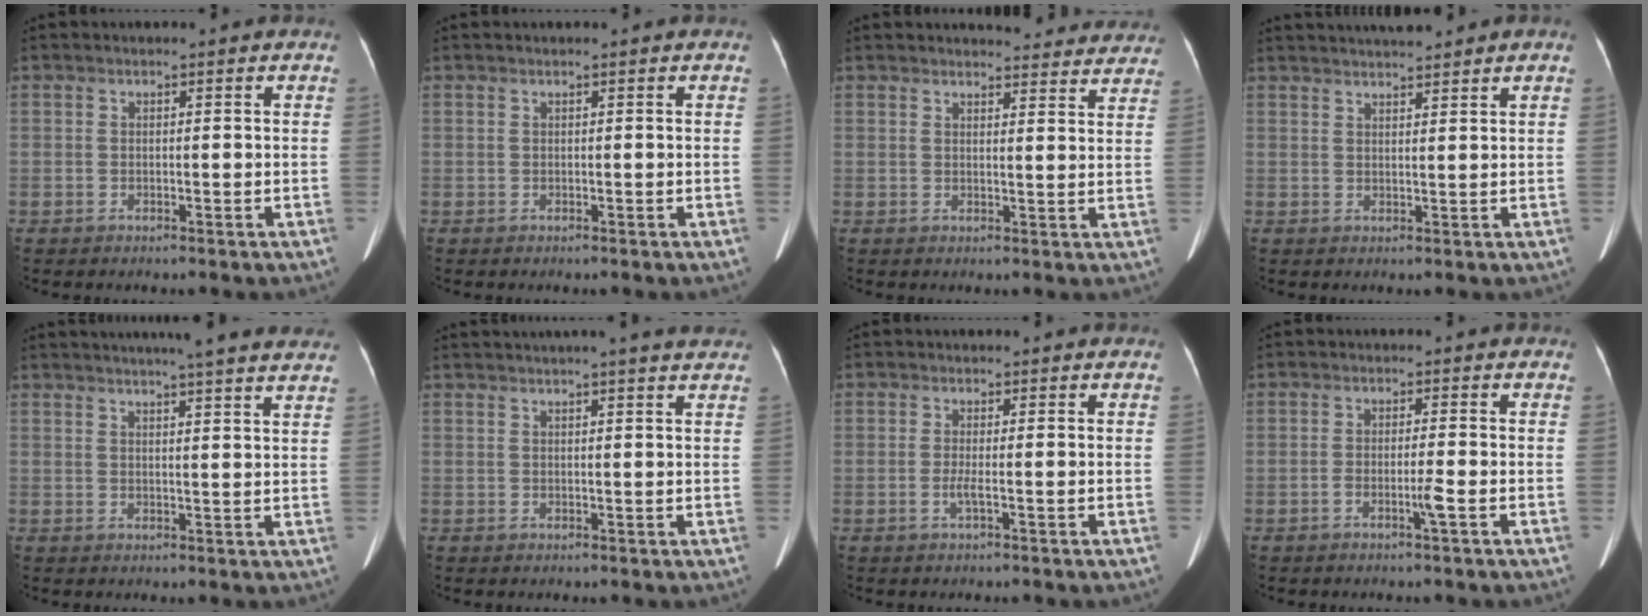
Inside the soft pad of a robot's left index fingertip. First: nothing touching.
{"total": 0.0}
{"total": 12.4, "force": [12.0, 2.8, 2.0], "torque": [0.010, -0.014, 0.113]}
{"total": 5.7, "force": [5.4, 0.1, 1.8], "torque": [-0.027, 0.026, 0.083]}
{"total": 16.6, "force": [14.6, 0.5, 7.8], "torque": [-0.113, 0.013, 0.173]}
{"total": 8.7, "force": [7.7, 0.1, 4.0], "torque": [-0.054, 0.023, 0.081]}
{"total": 1.3, "force": [-0.4, -0.1, 1.2], "torque": [-0.027, -0.002, -0.009]}
{"total": 1.9, "force": [-1.0, -0.4, 1.6], "torque": [-0.032, -0.003, -0.019]}